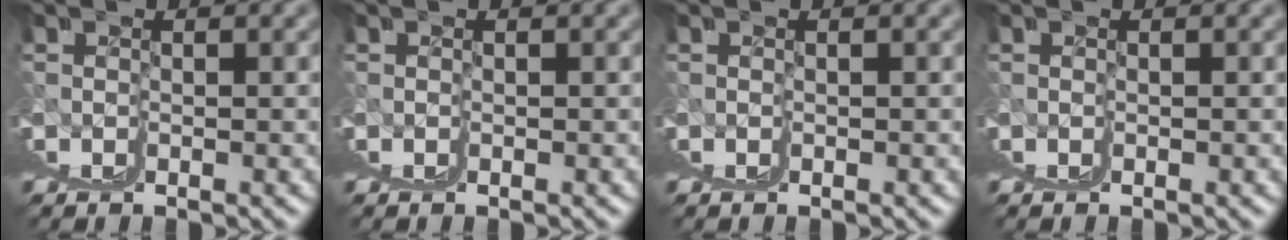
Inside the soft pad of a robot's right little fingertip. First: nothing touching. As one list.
[{"total": 0.0}, {"total": 0.0}, {"total": 0.0}]